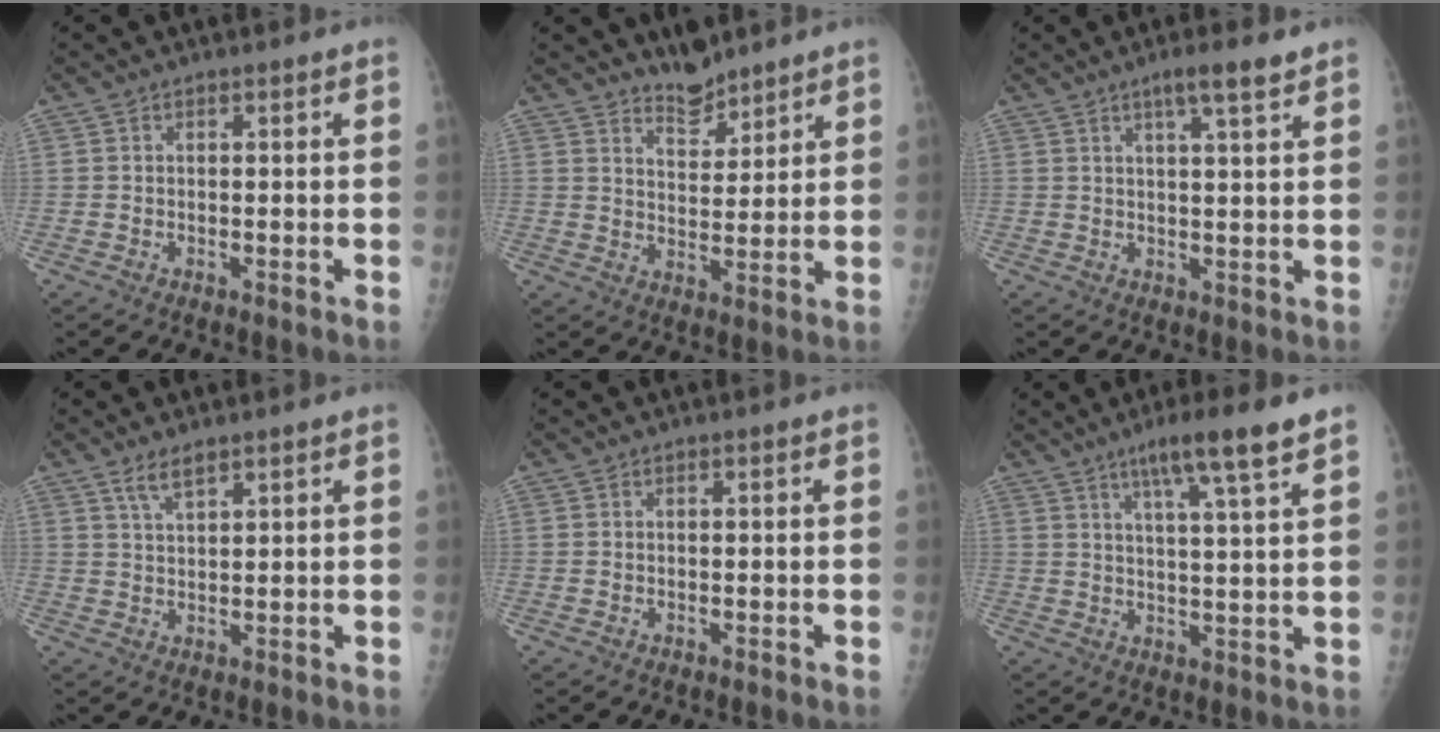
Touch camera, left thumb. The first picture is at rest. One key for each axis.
{"total": 5.9, "fx": 5.2, "fy": 2.0, "fz": 1.7, "tx": -0.009, "ty": -0.046, "tz": 0.094}
{"total": 5.0, "fx": 3.2, "fy": 0.4, "fz": 3.8, "tx": -0.060, "ty": -0.015, "tz": 0.052}
{"total": 3.3, "fx": 2.4, "fy": 1.0, "fz": 2.1, "tx": -0.036, "ty": -0.009, "tz": 0.050}
{"total": 0.0}
{"total": 9.7, "fx": 6.1, "fy": 0.2, "fz": 7.5, "tx": -0.119, "ty": -0.025, "tz": 0.096}